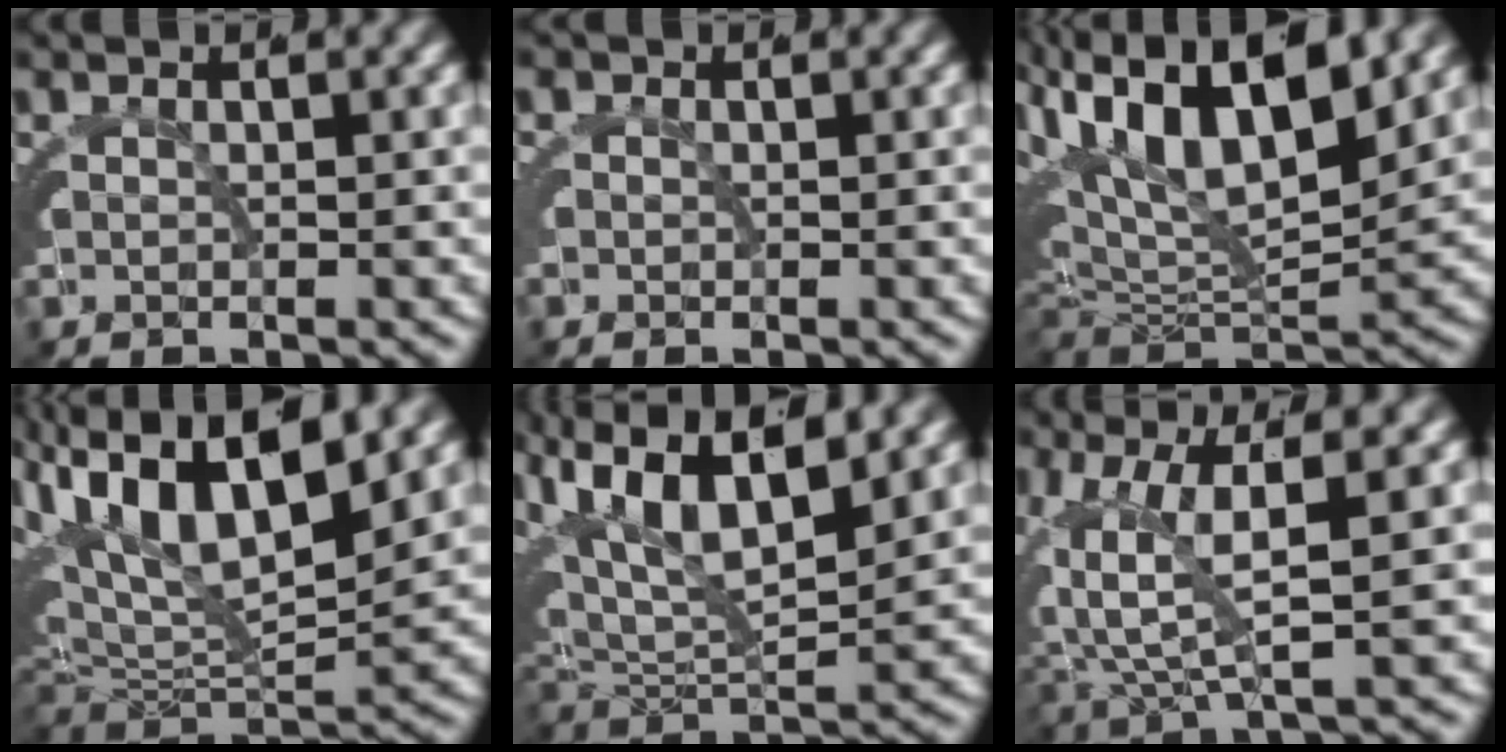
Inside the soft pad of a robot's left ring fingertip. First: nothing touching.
{"total": 1.3, "force": [0.0, 1.3, 0.0], "torque": [-0.003, -0.007, 0.001]}
{"total": 10.4, "force": [2.0, 6.5, 7.8], "torque": [-0.146, 0.003, 0.027]}
{"total": 9.4, "force": [1.8, 5.9, 7.1], "torque": [-0.132, 0.005, 0.024]}
{"total": 7.9, "force": [2.8, 4.9, 5.5], "torque": [-0.122, 0.006, 0.040]}
{"total": 5.3, "force": [0.7, 2.8, 4.4], "torque": [-0.084, 0.002, 0.011]}